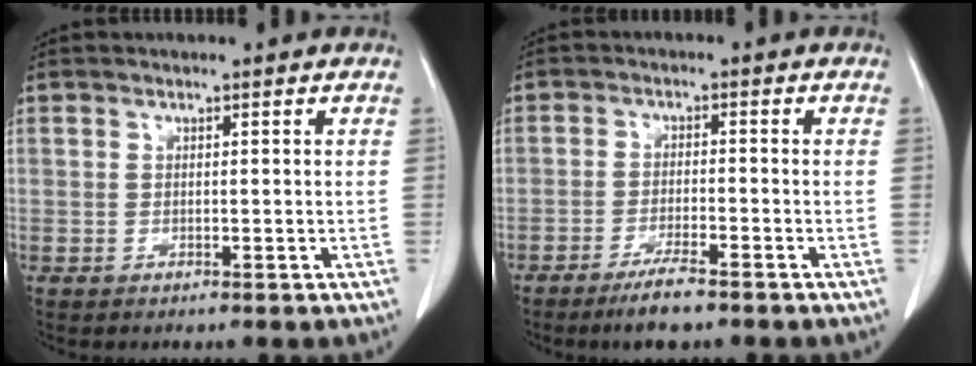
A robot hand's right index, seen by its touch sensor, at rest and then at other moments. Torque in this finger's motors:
{"motor_torque": [0.63, -0.59, 0.10, 0.06]}